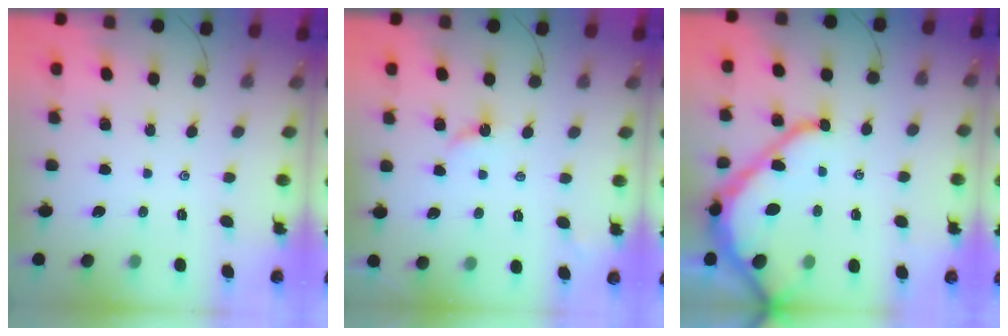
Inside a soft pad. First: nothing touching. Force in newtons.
{"total": 2.6, "press": 2.6, "slide": 0.3}
{"total": 14.6, "press": 14.5, "slide": 1.5}